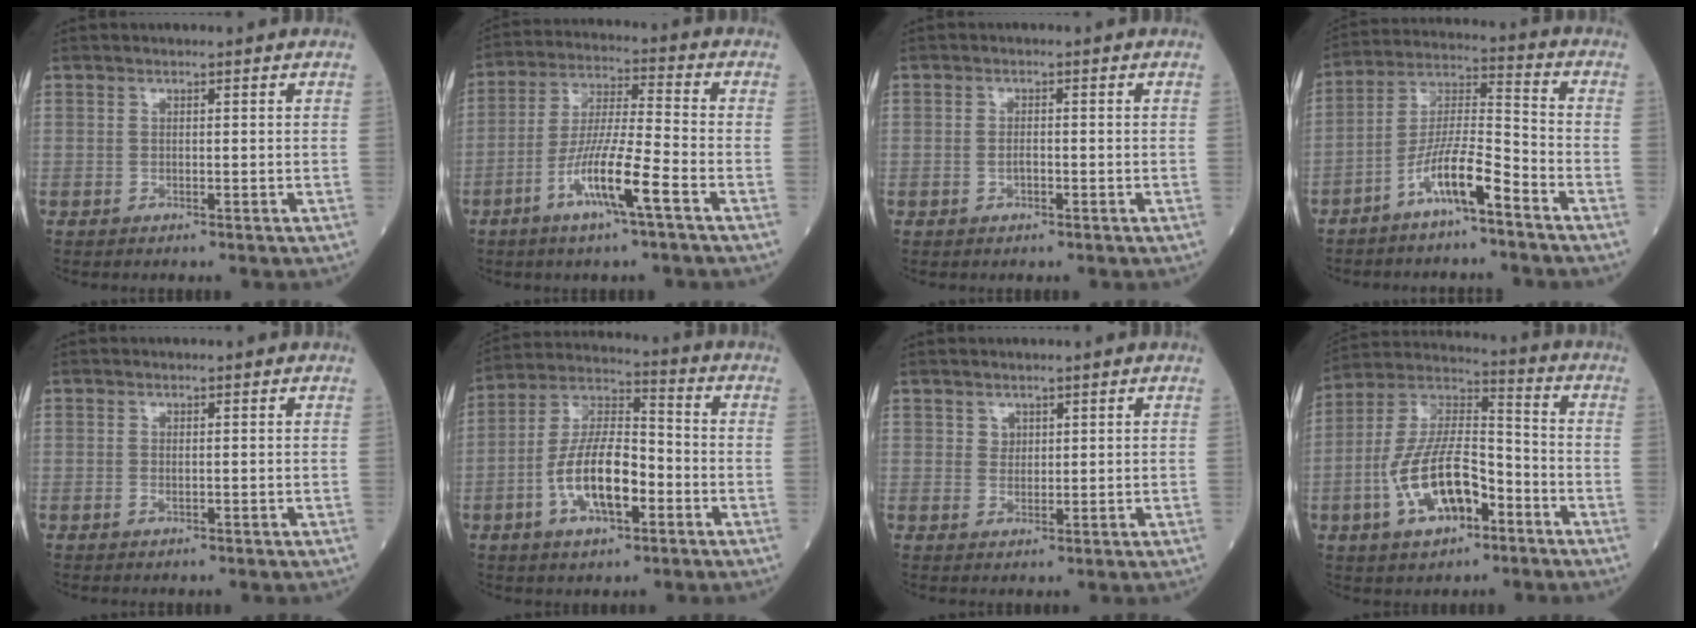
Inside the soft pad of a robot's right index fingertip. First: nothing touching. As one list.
[{"total": 10.9, "force": [-5.0, 0.3, 9.7], "torque": [-0.186, -0.005, -0.099]}, {"total": 1.5, "force": [-0.5, 0.7, 1.2], "torque": [-0.022, 0.003, -0.009]}, {"total": 9.6, "force": [-5.8, 1.1, 7.5], "torque": [-0.150, 0.008, -0.114]}, {"total": 0.7, "force": [-0.1, 0.3, 0.6], "torque": [-0.016, -0.002, -0.002]}, {"total": 12.9, "force": [-3.9, 4.7, 11.4], "torque": [-0.228, 0.012, -0.074]}, {"total": 1.6, "force": [1.0, 1.2, 0.2], "torque": [0.004, -0.002, 0.016]}, {"total": 14.7, "force": [-5.5, 6.4, 12.0], "torque": [-0.244, 0.018, -0.098]}]